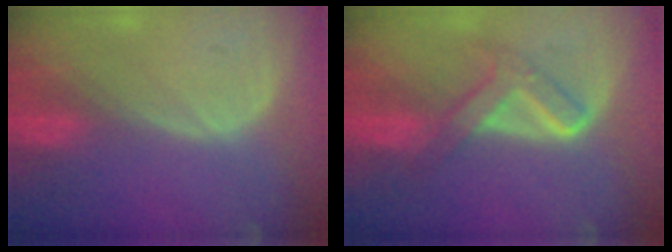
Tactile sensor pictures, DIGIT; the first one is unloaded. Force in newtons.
{"total": 5.4, "press": 5.4, "slide": 0.1}